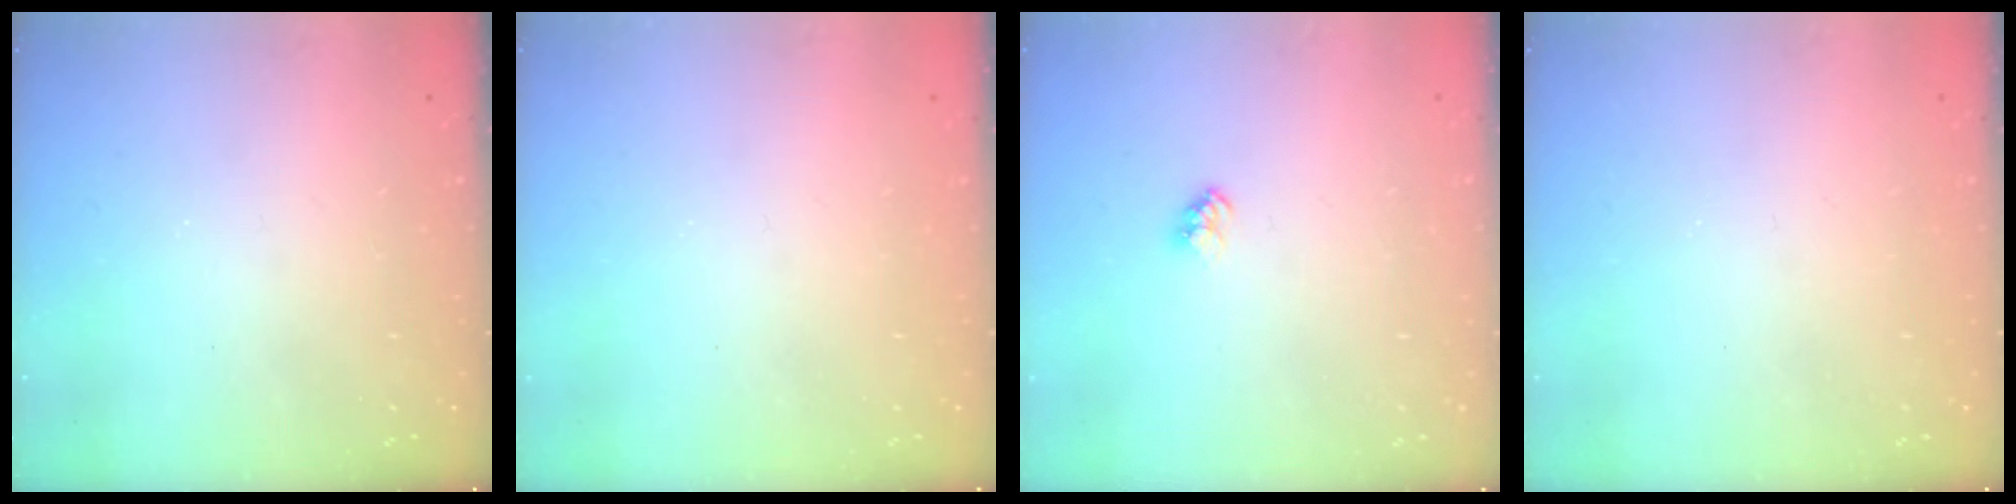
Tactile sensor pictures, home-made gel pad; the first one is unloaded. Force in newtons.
{"total": 0.0}
{"total": 2.3, "press": 2.3, "slide": 0.3}
{"total": 0.0}